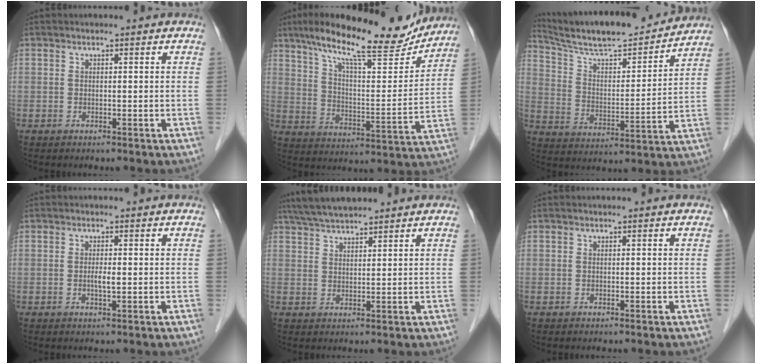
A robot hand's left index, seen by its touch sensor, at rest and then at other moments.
{"total": 20.0, "force": [16.6, 3.2, 10.7], "torque": [-0.178, 0.002, 0.251]}
{"total": 17.7, "force": [16.3, 1.6, 6.6], "torque": [-0.121, -0.006, 0.260]}
{"total": 1.5, "force": [-0.4, 0.2, 1.4], "torque": [-0.028, -0.005, -0.009]}
{"total": 6.8, "force": [6.1, 0.6, 2.9], "torque": [-0.053, 0.030, 0.110]}
{"total": 0.0}